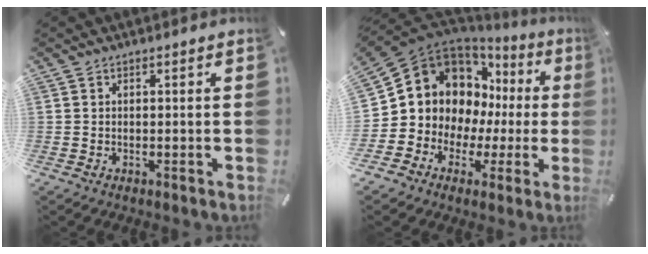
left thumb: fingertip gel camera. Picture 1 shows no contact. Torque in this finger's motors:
{"motor_torque": [1.64, 1.63, 1.69, 1.08, 0.16]}